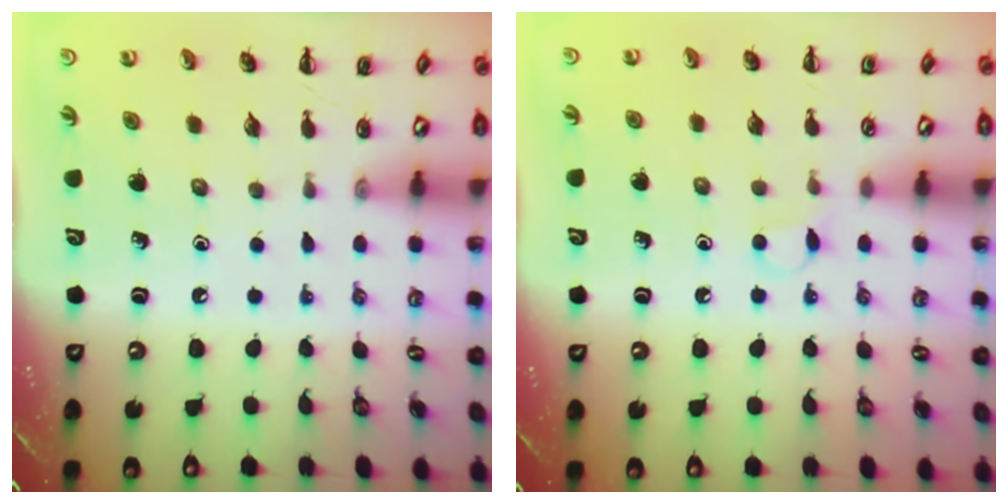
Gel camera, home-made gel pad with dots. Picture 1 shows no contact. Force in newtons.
{"total": 3.2, "press": 3.0, "slide": 1.1}